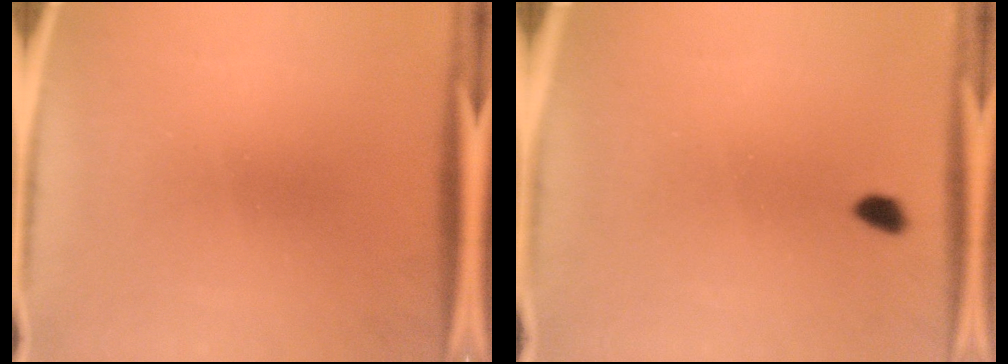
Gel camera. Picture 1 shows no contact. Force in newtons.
{"total": 1.7}